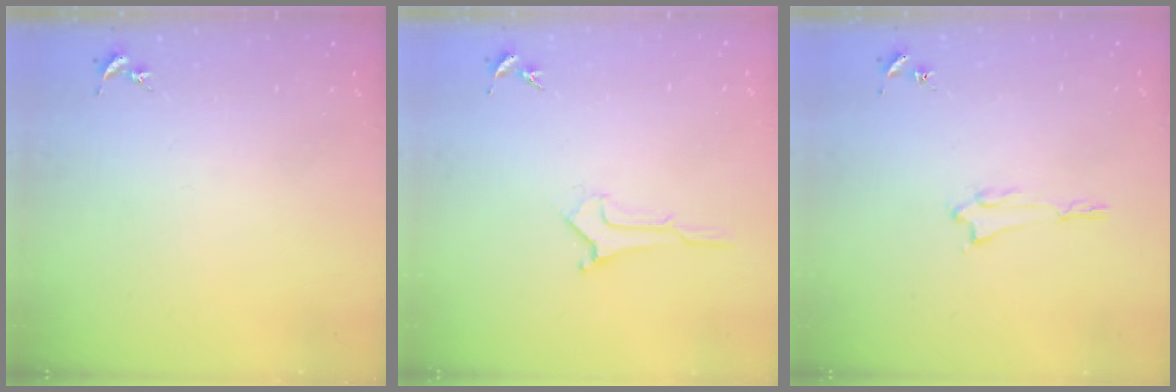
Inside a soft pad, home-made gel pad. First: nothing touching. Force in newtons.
{"total": 1.0, "press": 1.0, "slide": 0.0}
{"total": 1.2, "press": 1.2, "slide": 0.1}